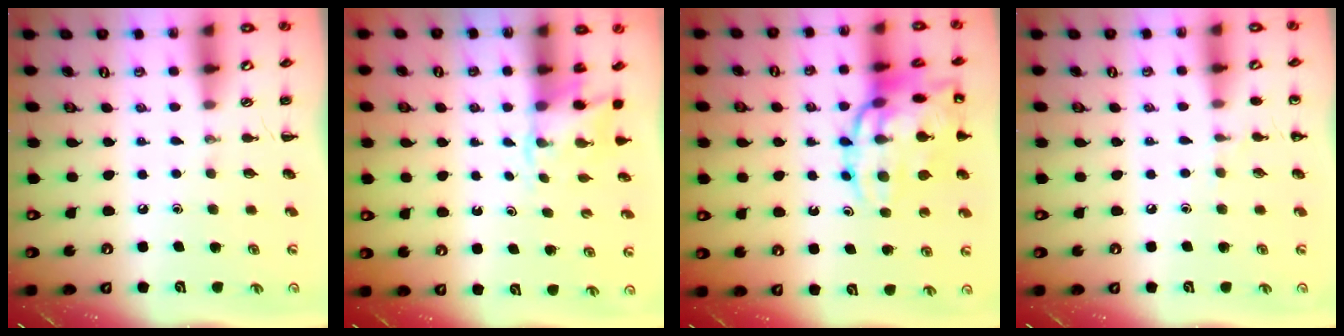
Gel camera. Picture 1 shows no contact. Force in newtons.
{"total": 2.8, "press": 2.6, "slide": 1.0}
{"total": 20.4, "press": 20.2, "slide": 2.5}
{"total": 4.4, "press": 4.2, "slide": 1.4}